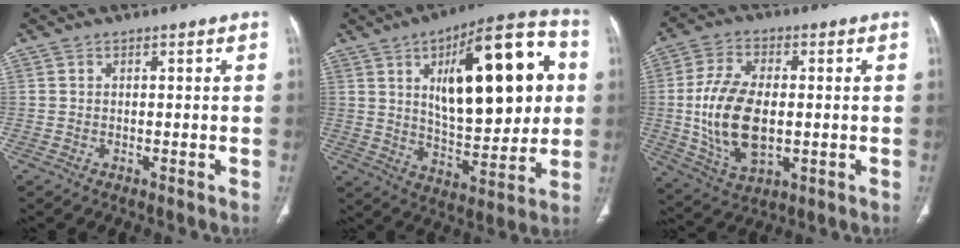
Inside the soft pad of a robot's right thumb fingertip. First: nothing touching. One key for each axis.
{"total": 26.2, "fx": 6.1, "fy": 10.7, "fz": 23.1, "tx": -0.306, "ty": -0.005, "tz": 0.090}
{"total": 15.3, "fx": -0.7, "fy": 8.6, "fz": 12.6, "tx": -0.245, "ty": -0.003, "tz": -0.004}